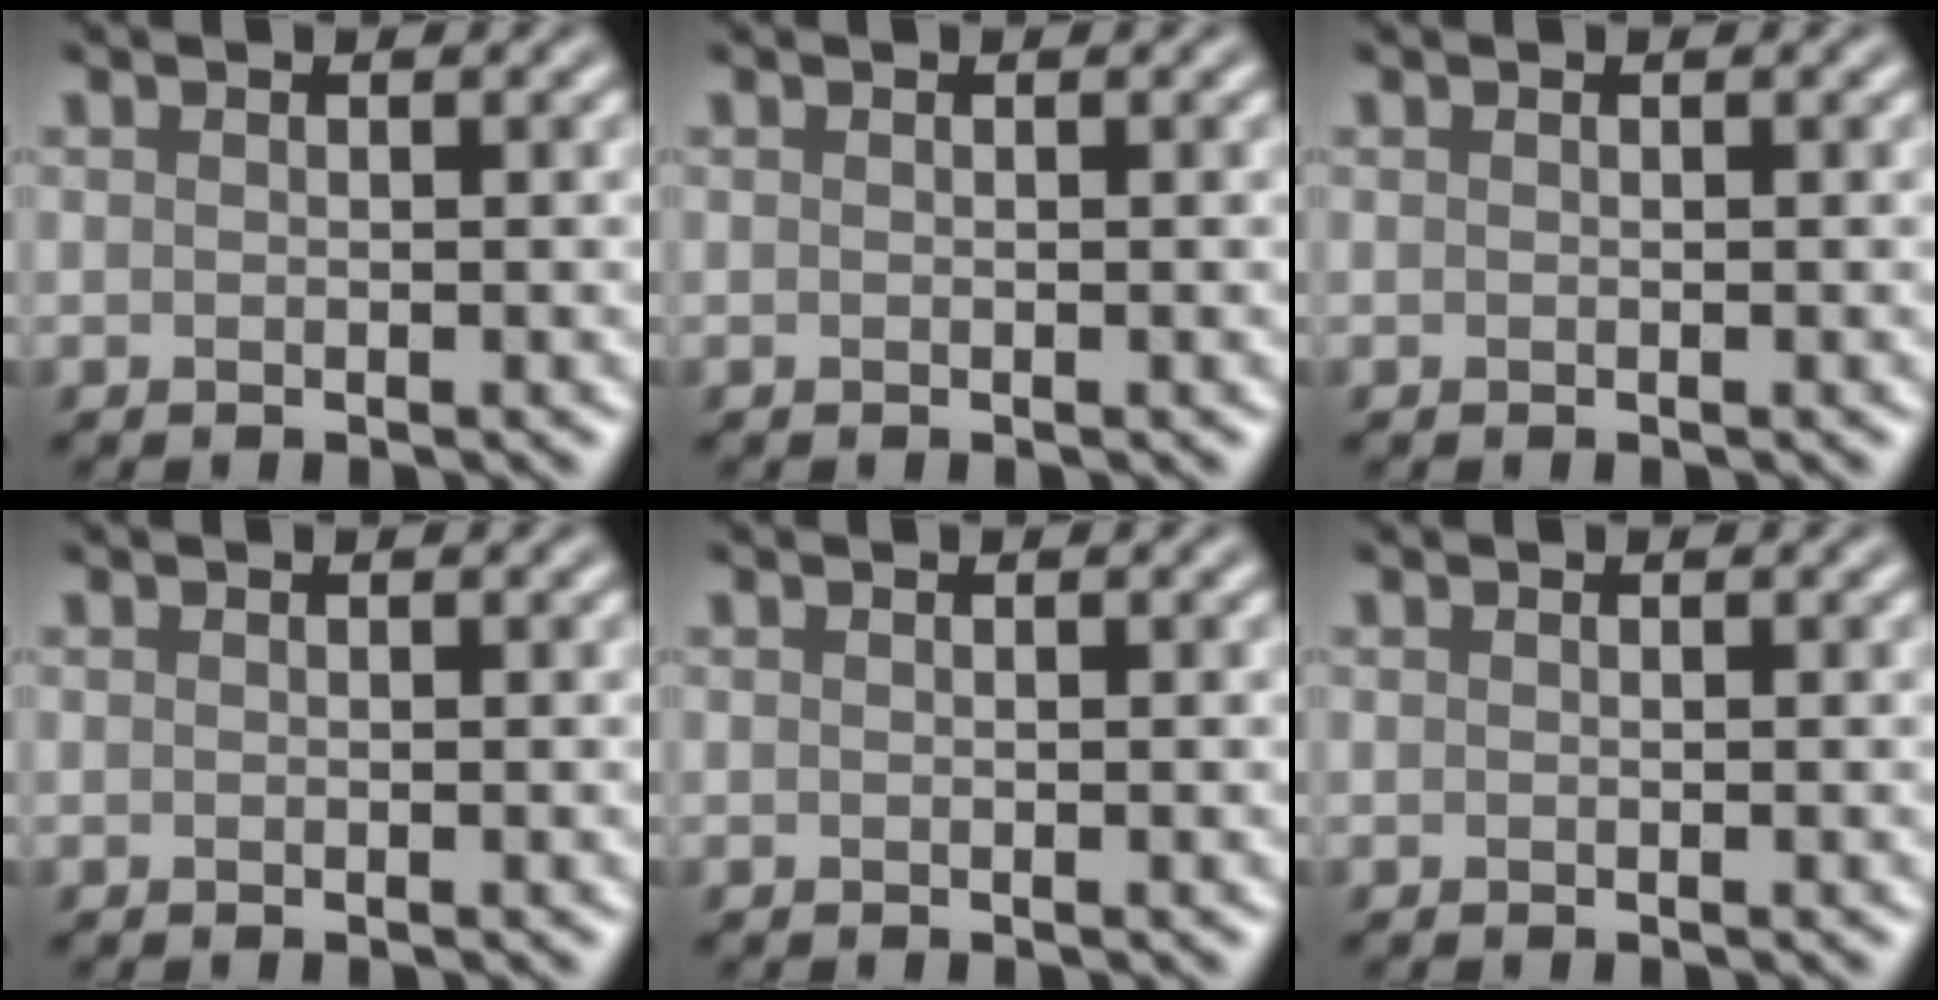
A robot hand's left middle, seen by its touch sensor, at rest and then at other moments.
{"total": 0.0}
{"total": 0.0}
{"total": 0.0}
{"total": 0.0}
{"total": 0.0}